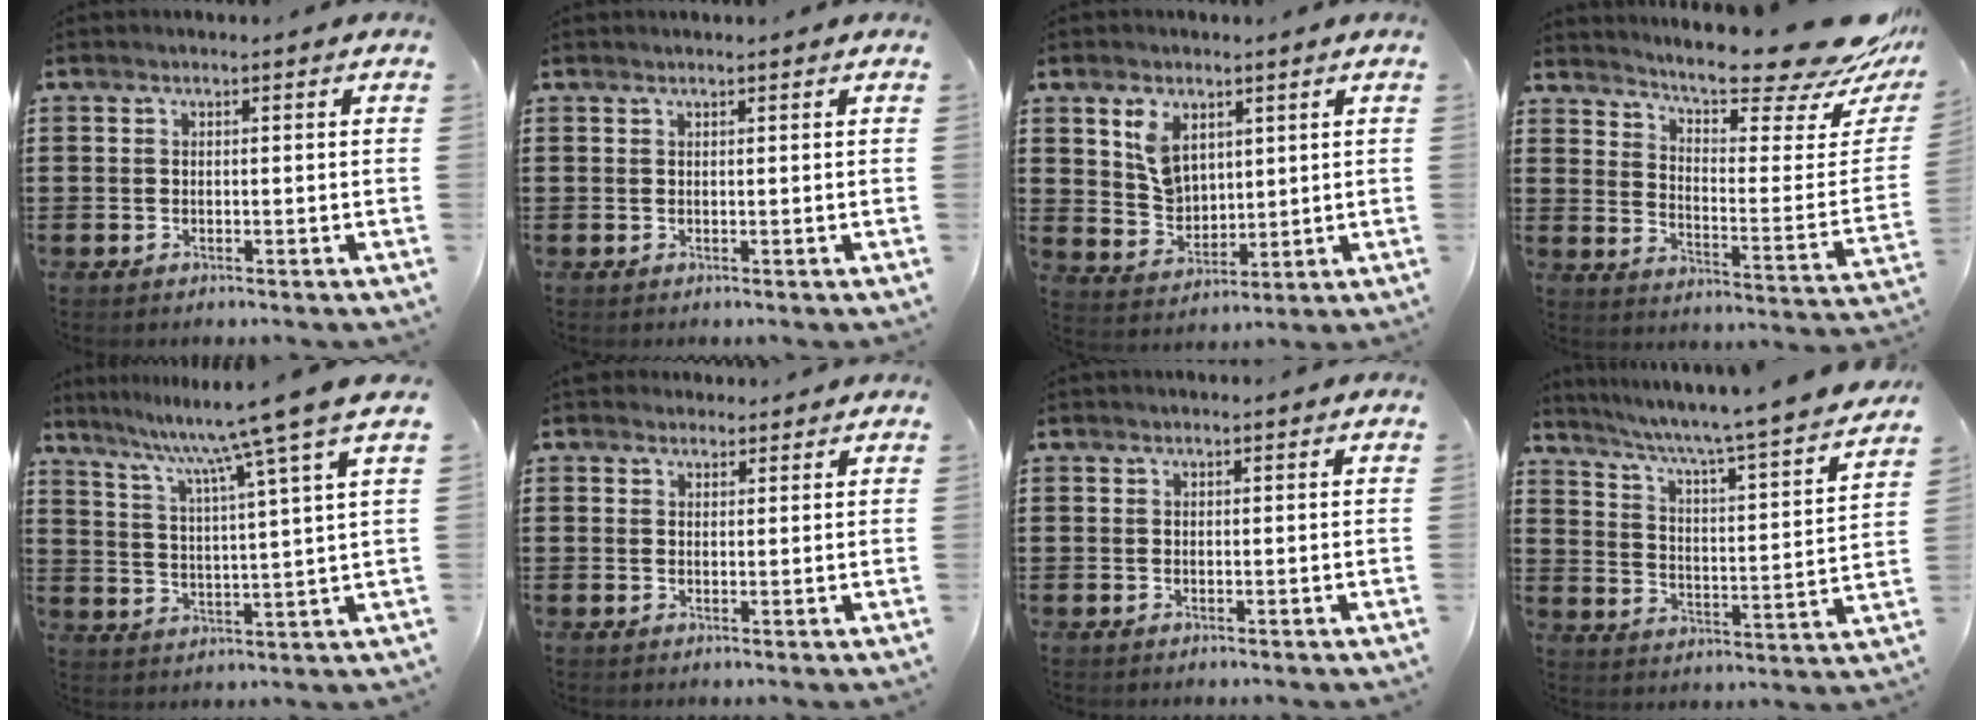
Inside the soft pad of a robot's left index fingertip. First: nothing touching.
{"total": 0.0}
{"total": 6.2, "force": [3.0, 4.3, 3.2], "torque": [-0.064, 0.005, 0.055]}
{"total": 13.3, "force": [11.5, 0.8, 6.6], "torque": [-0.116, -0.094, 0.186]}
{"total": 9.5, "force": [7.8, -1.9, 5.1], "torque": [-0.123, -0.051, 0.118]}
{"total": 2.2, "force": [1.9, 1.1, -0.2], "torque": [-0.003, 0.005, 0.037]}
{"total": 0.0}
{"total": 4.7, "force": [4.1, -0.5, 2.2], "torque": [-0.066, -0.045, 0.055]}